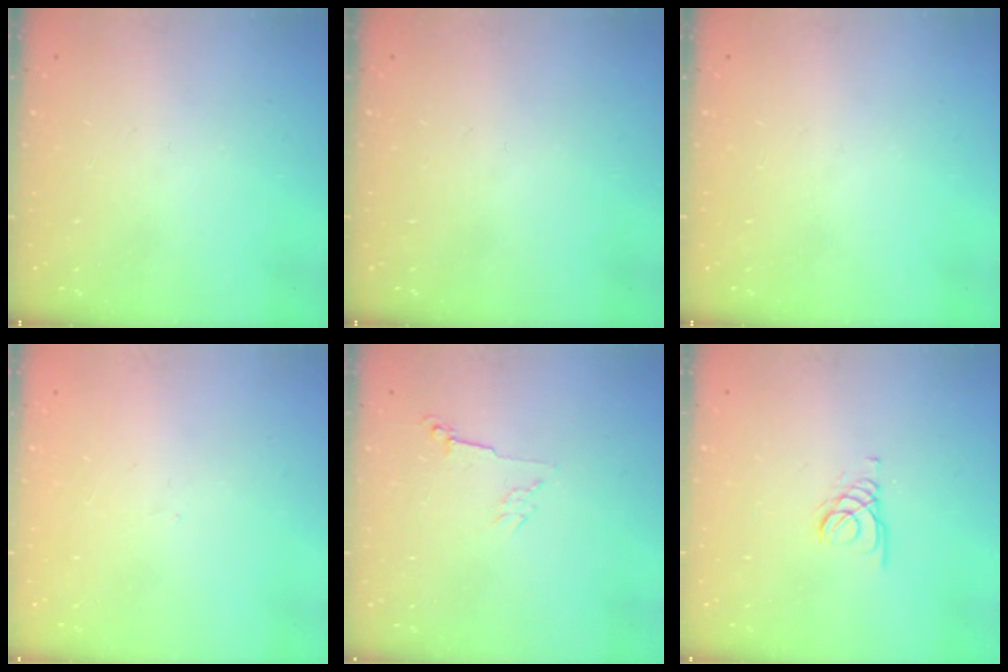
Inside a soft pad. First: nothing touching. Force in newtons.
{"total": 0.0}
{"total": 0.0}
{"total": 0.0}
{"total": 2.8, "press": 2.7, "slide": 0.6}
{"total": 1.4, "press": 1.4, "slide": 0.2}